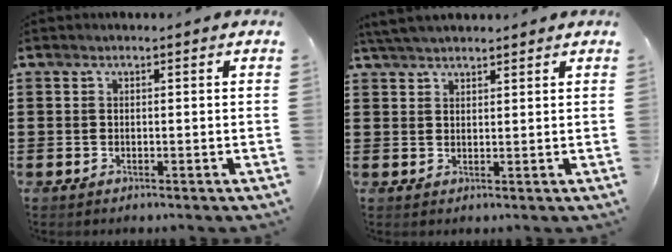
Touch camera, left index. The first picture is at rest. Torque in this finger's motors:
{"motor_torque": [0.12, -0.21, 0.50, 0.07]}